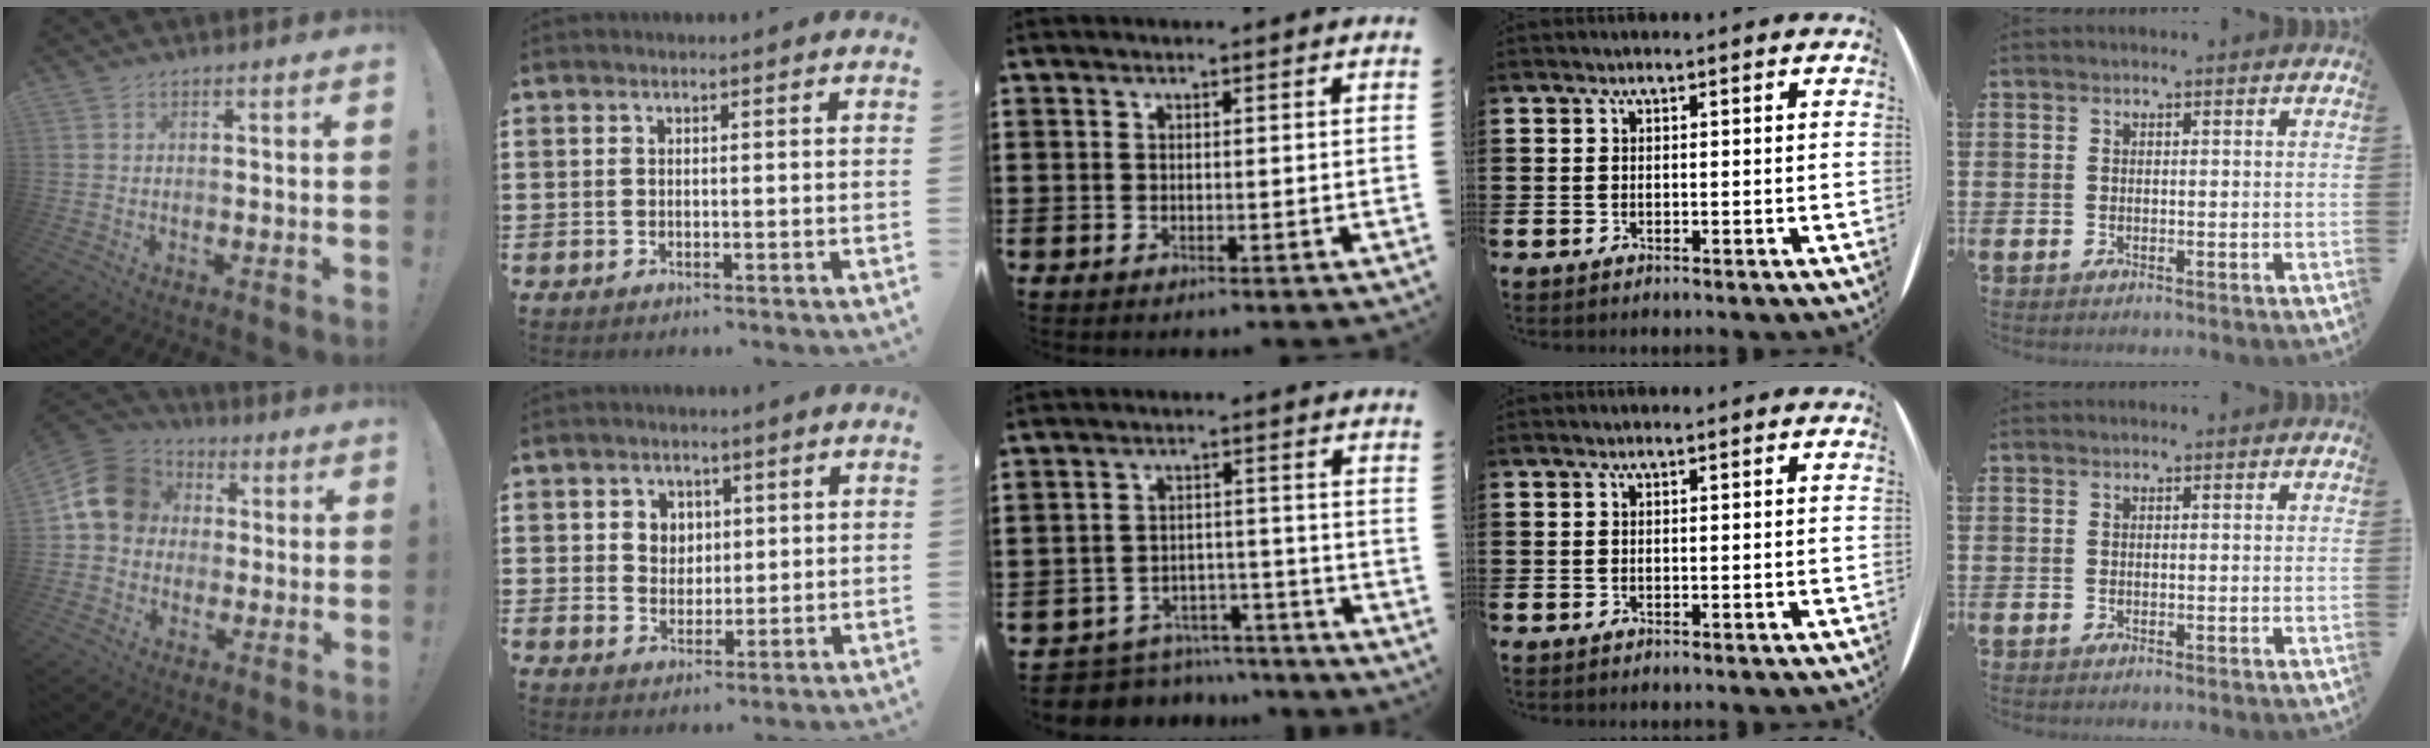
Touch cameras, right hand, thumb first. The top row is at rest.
{"thumb": {"total": 14.3, "force": [2.5, 12.0, 7.2], "torque": [-0.104, 0.010, 0.055]}, "index": {"total": 3.7, "force": [1.4, 3.4, 0.7], "torque": [-0.023, 0.010, 0.022]}, "middle": {"total": 5.5, "force": [-5.4, 1.0, 0.1], "torque": [-0.011, 0.011, -0.111]}}